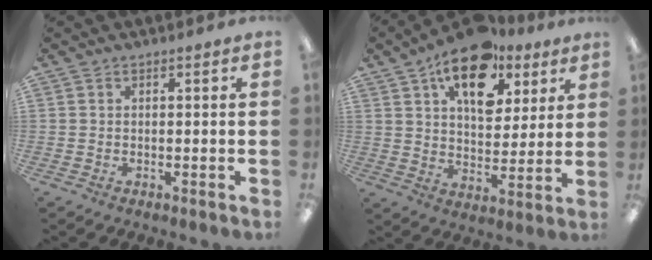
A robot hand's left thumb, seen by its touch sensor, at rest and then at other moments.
{"total": 16.8, "force": [10.3, 9.2, 9.6], "torque": [-0.144, -0.048, 0.178]}